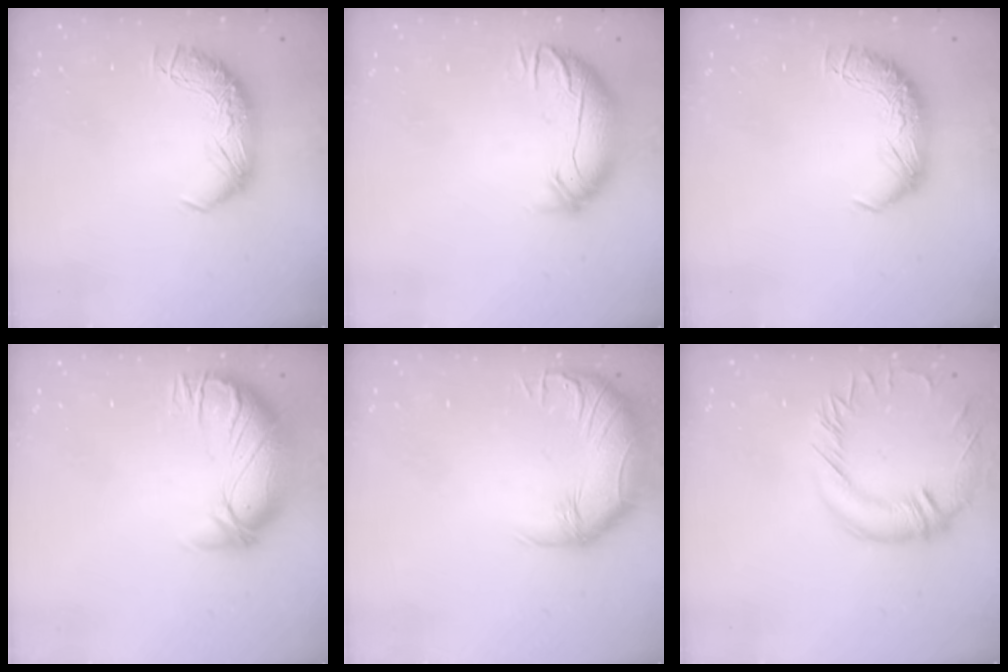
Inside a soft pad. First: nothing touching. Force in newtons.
{"total": 3.7, "press": 2.5, "slide": 2.7}
{"total": 0.0}
{"total": 2.9, "press": 0.4, "slide": 2.9}
{"total": 3.2, "press": 0.4, "slide": 3.2}
{"total": 2.3, "press": 2.0, "slide": 1.2}